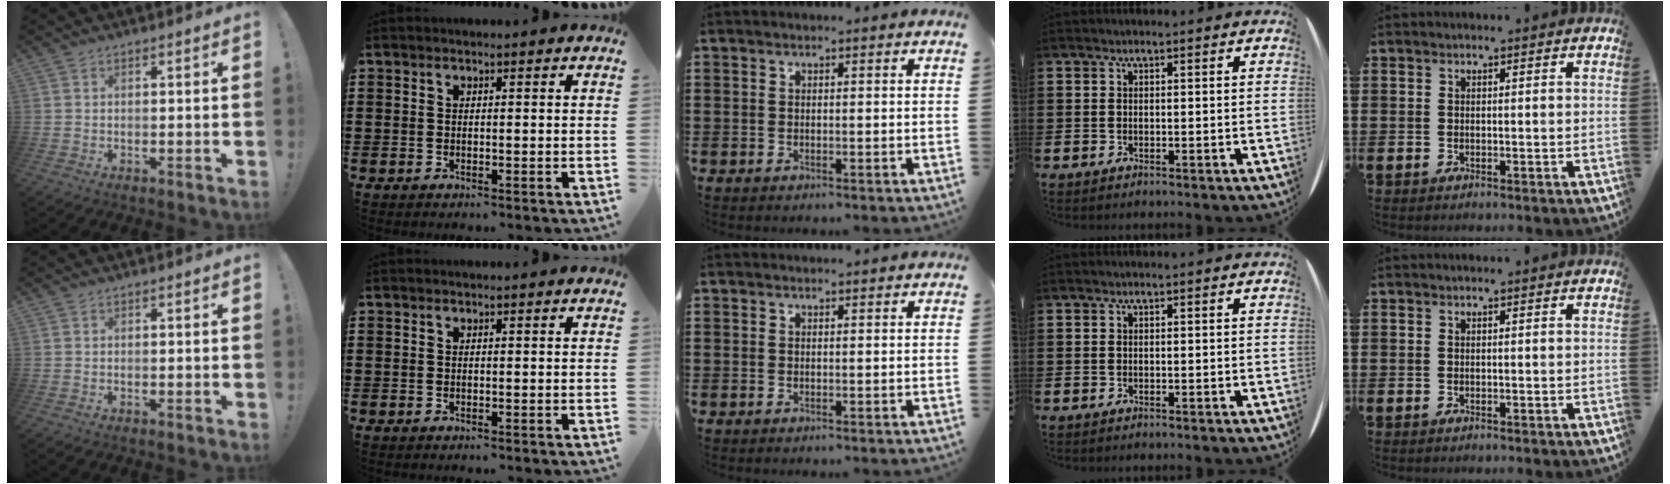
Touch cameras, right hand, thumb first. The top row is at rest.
{}